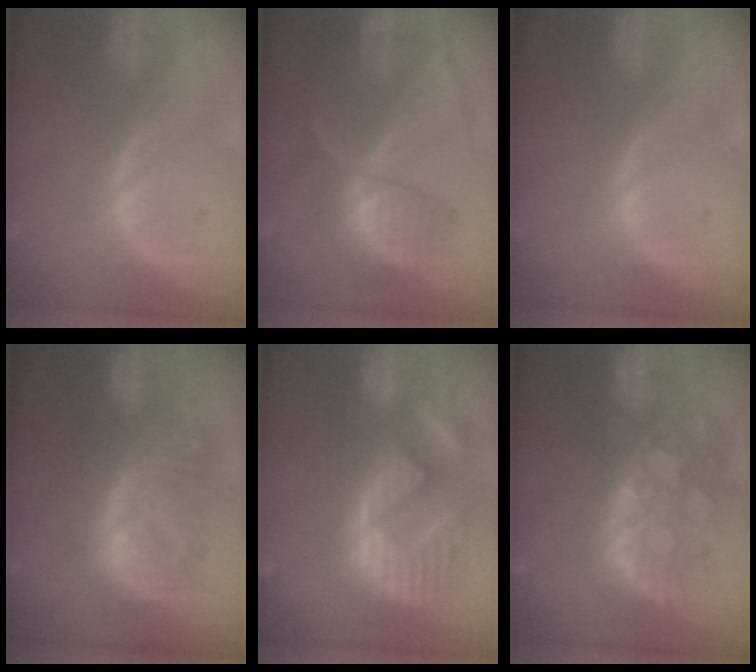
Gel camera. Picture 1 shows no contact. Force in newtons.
{"total": 6.7, "press": 6.6, "slide": 1.5}
{"total": 0.0}
{"total": 10.4, "press": 10.4, "slide": 0.8}
{"total": 12.3, "press": 11.6, "slide": 4.0}
{"total": 11.2, "press": 9.8, "slide": 5.5}